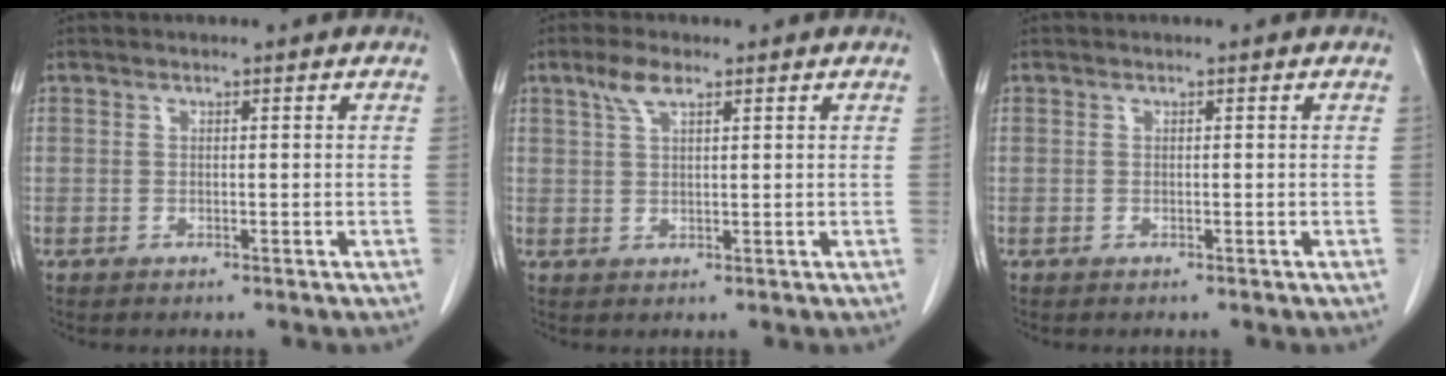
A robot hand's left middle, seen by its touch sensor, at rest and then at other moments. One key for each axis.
{"total": 3.5, "fx": 2.2, "fy": 1.1, "fz": 2.5, "tx": -0.059, "ty": 0.009, "tz": 0.046}
{"total": 0.0}